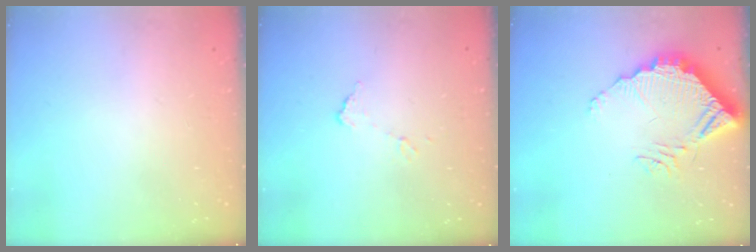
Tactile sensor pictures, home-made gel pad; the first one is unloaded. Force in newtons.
{"total": 4.8, "press": 4.8, "slide": 0.2}
{"total": 11.8, "press": 11.8, "slide": 0.9}